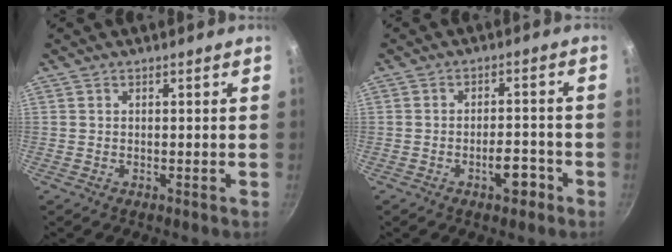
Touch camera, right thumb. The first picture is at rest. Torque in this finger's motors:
{"motor_torque": [2.53, 2.39, 0.77, -0.94, 0.25]}